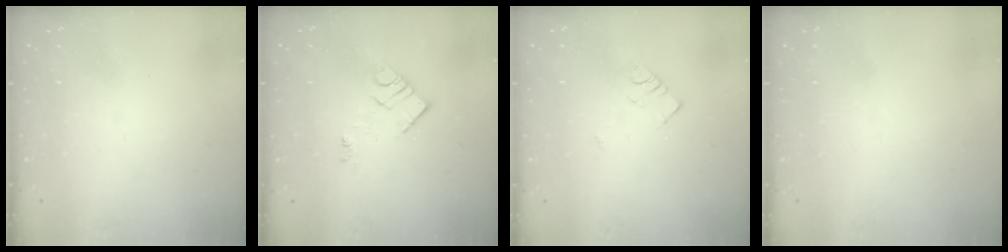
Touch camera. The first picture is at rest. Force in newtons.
{"total": 8.7, "press": 8.7, "slide": 0.3}
{"total": 2.8, "press": 2.7, "slide": 0.4}
{"total": 1.5, "press": 1.5, "slide": 0.1}